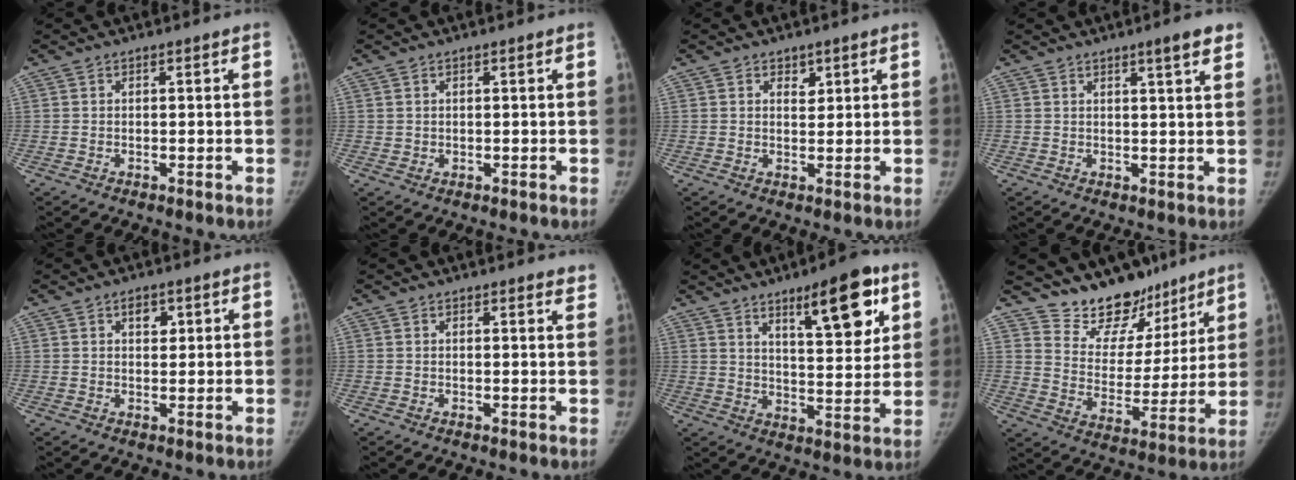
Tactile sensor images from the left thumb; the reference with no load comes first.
{"total": 0.9, "force": [0.7, 0.4, 0.2], "torque": [0.006, -0.005, 0.011]}
{"total": 2.2, "force": [1.3, 1.5, 1.0], "torque": [-0.002, -0.009, 0.021]}
{"total": 4.5, "force": [3.0, 0.3, 3.3], "torque": [-0.040, -0.016, 0.041]}
{"total": 2.9, "force": [1.4, 1.8, 1.8], "torque": [-0.013, -0.005, 0.020]}
{"total": 3.2, "force": [3.0, 1.0, 0.7], "torque": [0.016, -0.010, 0.023]}
{"total": 14.3, "force": [7.8, 4.3, 11.2], "torque": [-0.134, -0.042, 0.118]}
{"total": 14.9, "force": [12.7, 7.0, 3.3], "torque": [-0.001, -0.092, 0.208]}